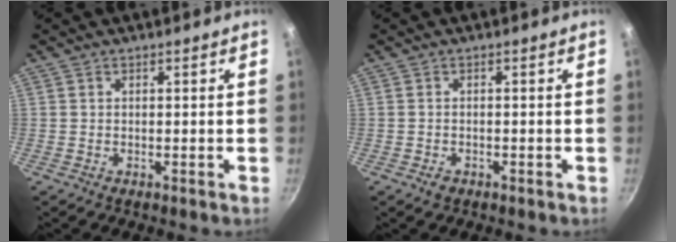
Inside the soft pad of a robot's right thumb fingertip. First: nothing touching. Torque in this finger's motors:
{"motor_torque": [0.74, -0.04, -0.19, -0.03, 0.00]}